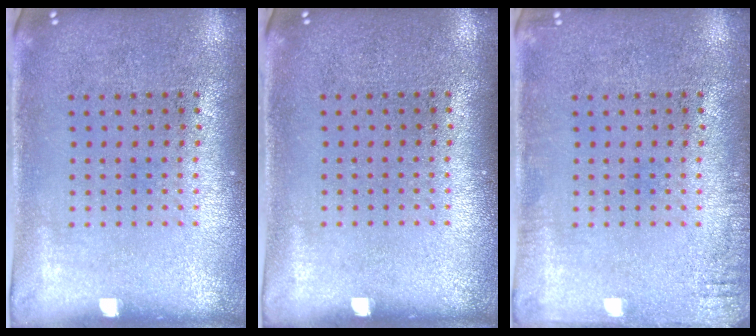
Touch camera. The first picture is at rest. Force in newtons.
{"total": 0.0}
{"total": 1.4, "press": 1.4, "slide": 0.1}